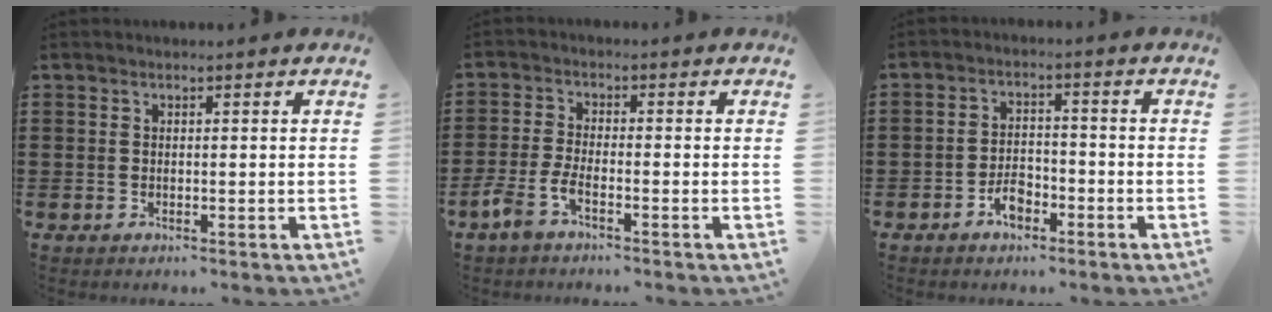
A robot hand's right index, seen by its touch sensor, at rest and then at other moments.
{"total": 3.8, "force": [-2.5, 0.8, 2.7], "torque": [-0.076, -0.007, -0.054]}
{"total": 3.9, "force": [-2.6, 2.0, 2.2], "torque": [-0.046, 0.001, -0.050]}